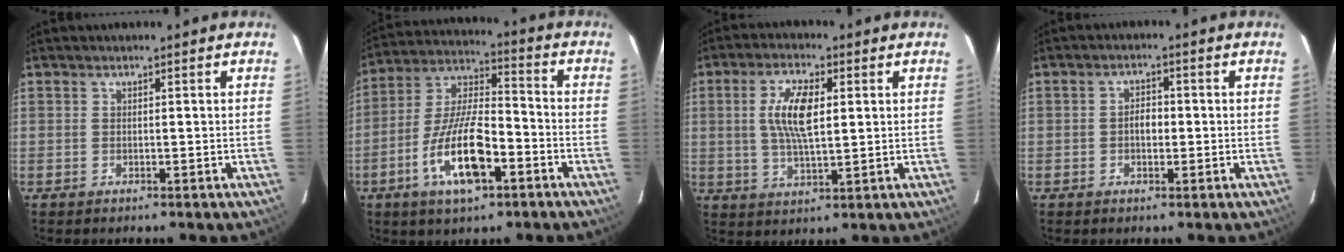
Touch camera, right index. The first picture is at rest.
{"total": 14.9, "force": [-6.5, 5.1, 12.4], "torque": [-0.257, -0.004, -0.119]}
{"total": 8.7, "force": [1.7, 3.1, 8.0], "torque": [-0.155, 0.006, 0.033]}
{"total": 2.7, "force": [-0.4, 1.8, 1.9], "torque": [-0.034, 0.008, -0.007]}